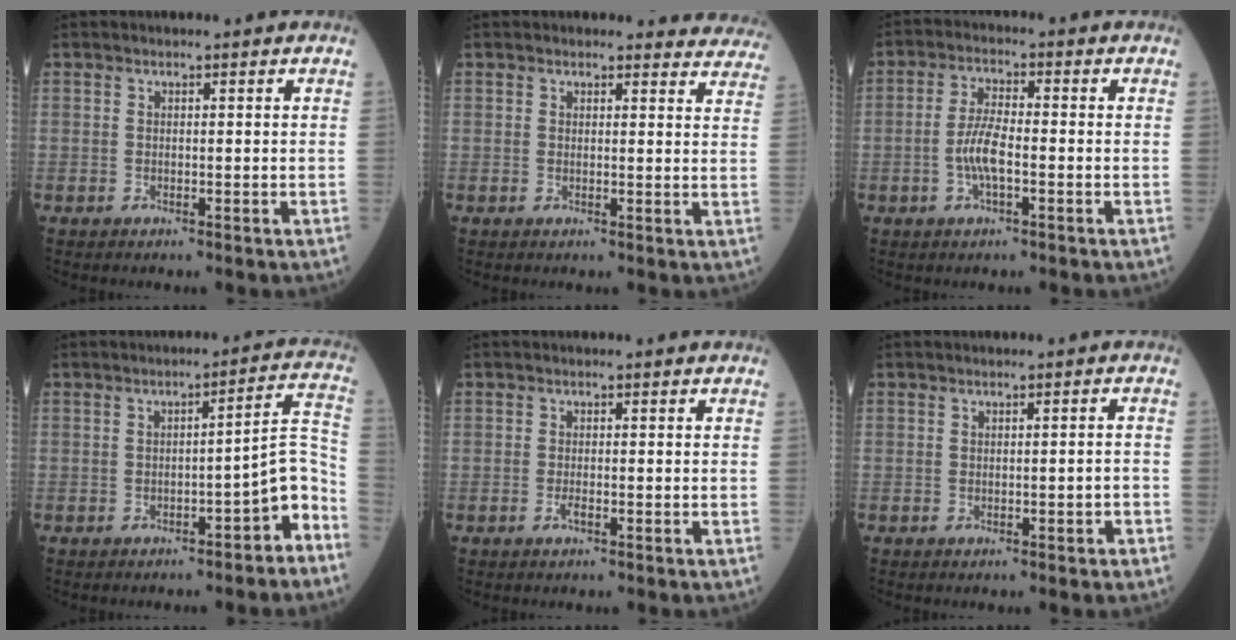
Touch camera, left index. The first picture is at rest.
{"total": 7.7, "force": [7.4, 2.2, -0.2], "torque": [0.049, -0.027, 0.038]}
{"total": 5.2, "force": [-1.4, 1.3, 4.8], "torque": [-0.105, 0.005, -0.030]}
{"total": 6.8, "force": [-4.0, 1.1, 5.3], "torque": [-0.048, 0.030, -0.052]}
{"total": 0.9, "force": [-0.6, 0.1, 0.7], "torque": [-0.017, 0.000, -0.009]}
{"total": 1.6, "force": [-0.8, 0.2, 1.4], "torque": [-0.020, -0.001, -0.008]}